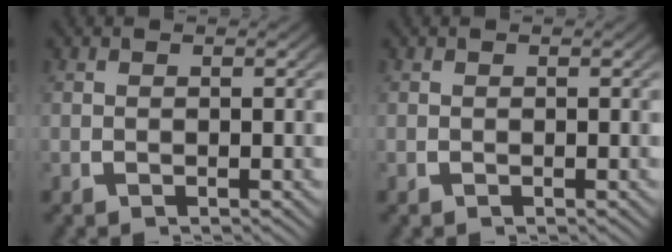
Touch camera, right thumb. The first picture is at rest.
{"total": 0.0}